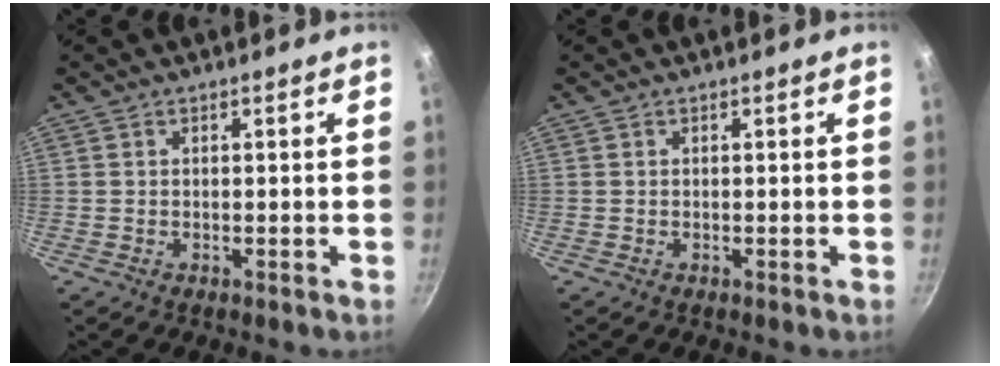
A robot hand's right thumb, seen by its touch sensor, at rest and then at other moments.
{"total": 0.0}